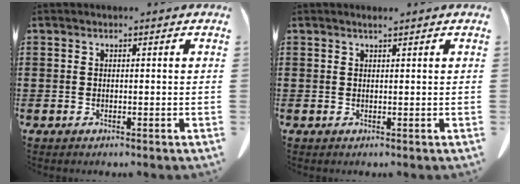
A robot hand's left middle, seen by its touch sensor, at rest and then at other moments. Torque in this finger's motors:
{"motor_torque": [2.14, 0.00, 0.05, 0.03]}